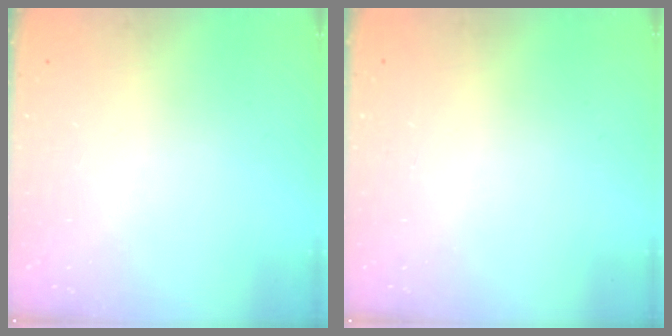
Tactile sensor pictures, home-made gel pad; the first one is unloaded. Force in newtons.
{"total": 2.6, "press": 2.6, "slide": 0.2}